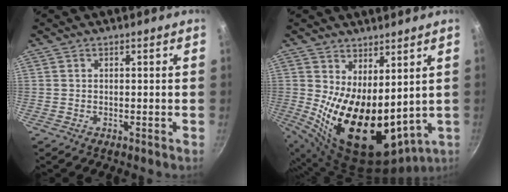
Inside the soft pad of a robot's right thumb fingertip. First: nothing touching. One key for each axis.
{"total": 18.1, "fx": 2.2, "fy": 9.7, "fz": 15.1, "tx": -0.222, "ty": -0.045, "tz": 0.065}